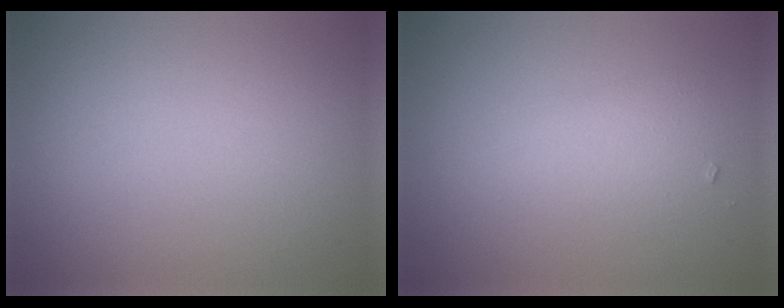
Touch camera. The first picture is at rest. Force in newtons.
{"total": 2.3, "press": 2.3, "slide": 0.2}